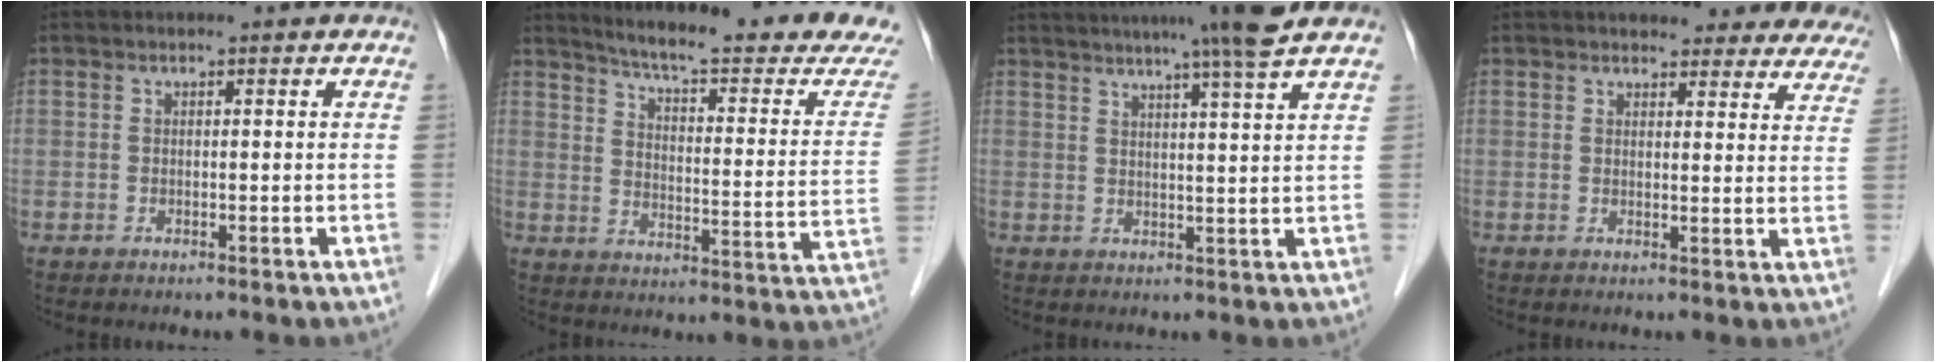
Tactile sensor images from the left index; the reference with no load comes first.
{"total": 22.7, "force": [20.9, 0.4, 8.7], "torque": [-0.127, -0.093, 0.257]}
{"total": 10.1, "force": [8.3, -1.8, 5.3], "torque": [-0.080, 0.004, 0.104]}
{"total": 16.2, "force": [14.8, 4.6, 4.7], "torque": [-0.021, -0.003, 0.150]}